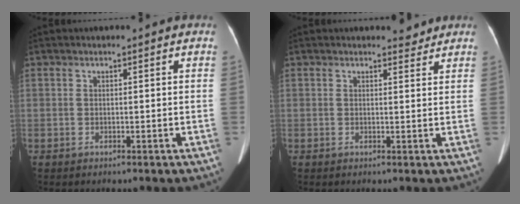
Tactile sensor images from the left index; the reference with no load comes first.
{"total": 1.6, "force": [1.6, 0.5, 0.0], "torque": [-0.004, -0.010, 0.017]}